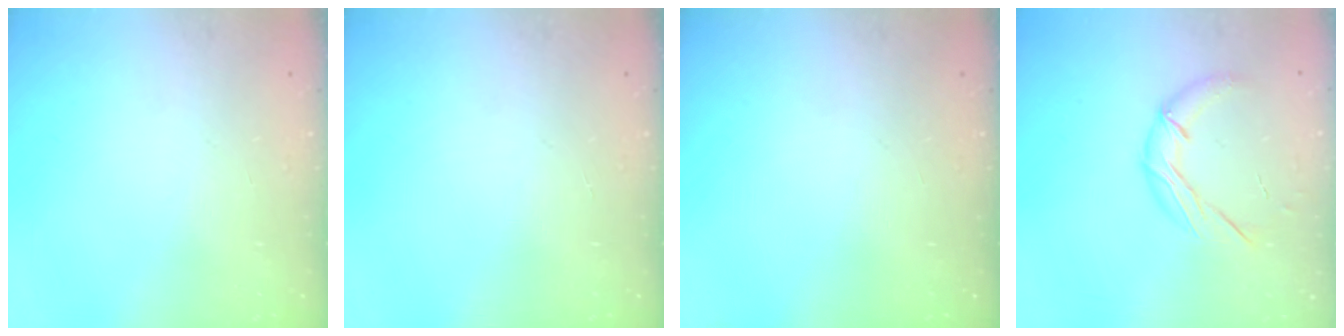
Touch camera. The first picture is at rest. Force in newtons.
{"total": 0.0}
{"total": 0.0}
{"total": 9.1, "press": 9.1, "slide": 0.6}